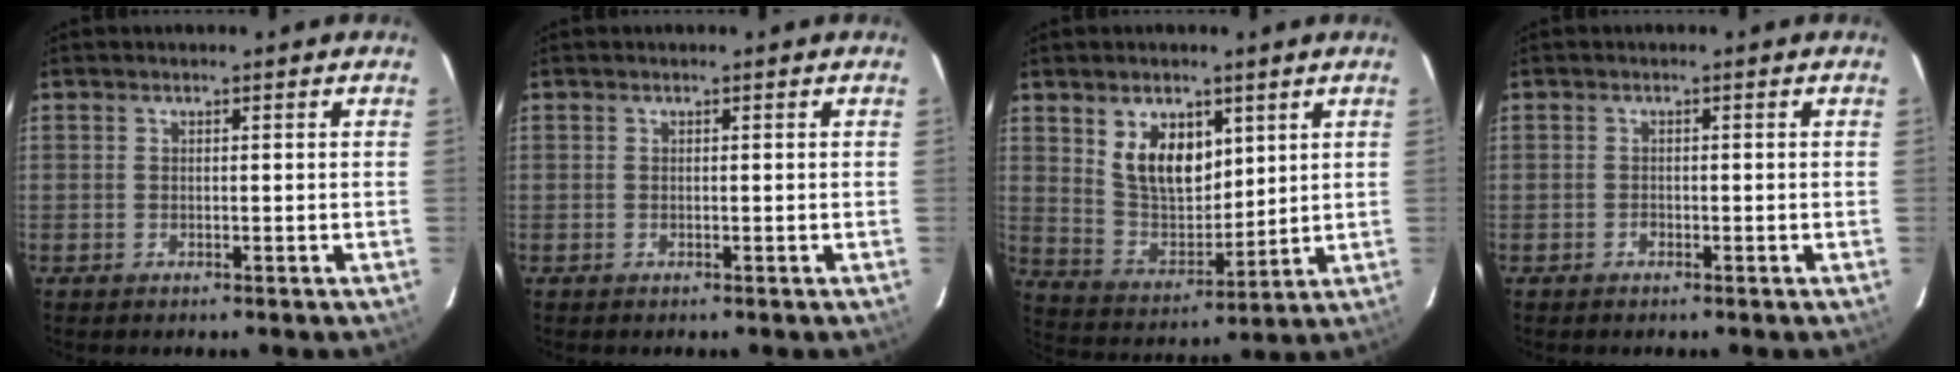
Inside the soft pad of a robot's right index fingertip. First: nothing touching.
{"total": 0.0}
{"total": 10.5, "force": [4.9, 6.1, 7.0], "torque": [-0.126, 0.001, 0.108]}
{"total": 0.7, "force": [-0.5, 0.4, 0.0], "torque": [-0.001, 0.001, -0.009]}